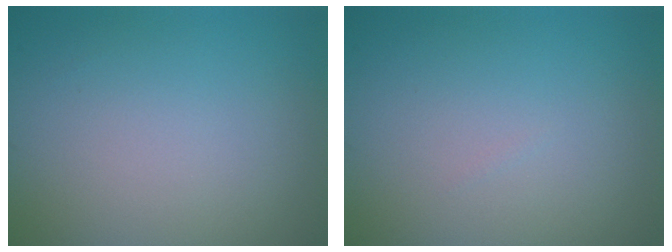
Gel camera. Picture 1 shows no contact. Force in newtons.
{"total": 0.0}